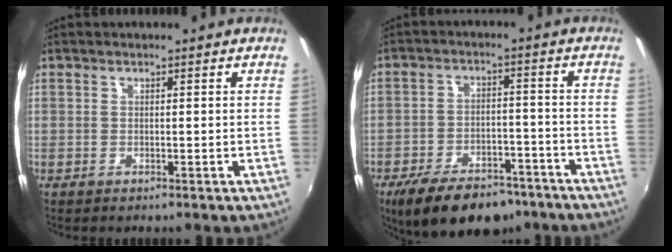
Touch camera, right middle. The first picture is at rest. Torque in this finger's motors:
{"motor_torque": [1.11, -1.03, 0.30, 0.11]}